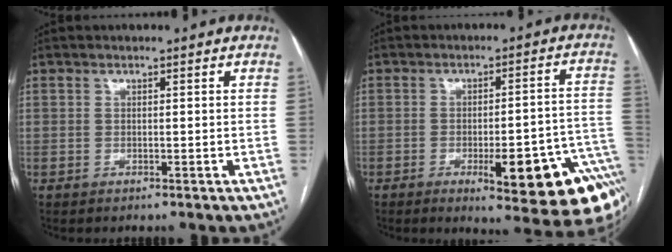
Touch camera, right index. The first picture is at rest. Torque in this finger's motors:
{"motor_torque": [1.24, -0.90, 0.38, 0.08]}